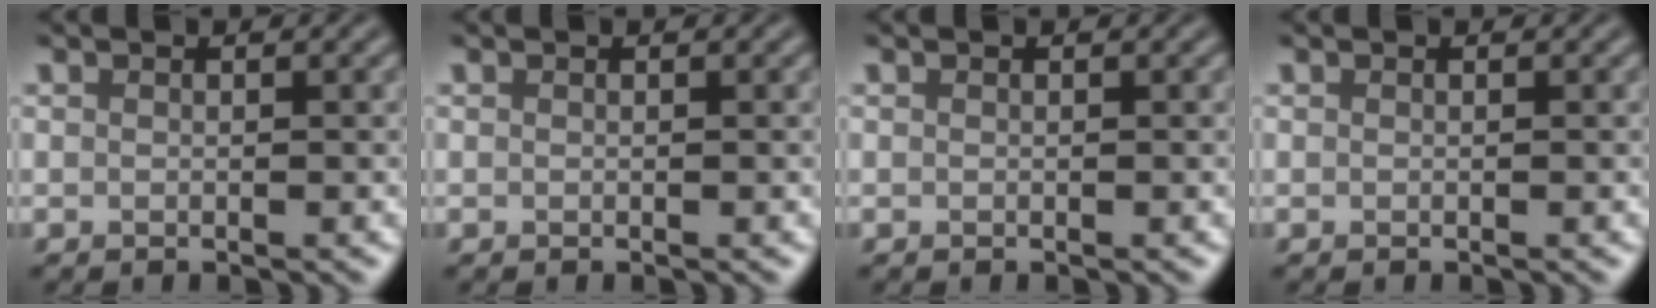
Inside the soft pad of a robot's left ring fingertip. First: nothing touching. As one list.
[{"total": 0.0}, {"total": 0.0}, {"total": 0.0}]